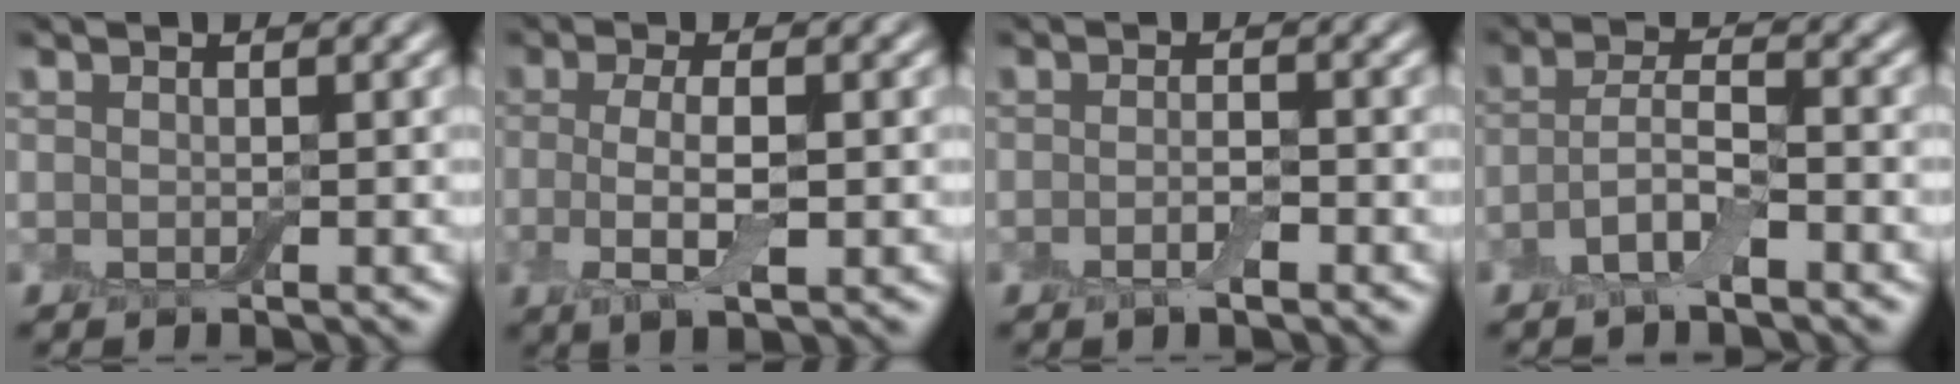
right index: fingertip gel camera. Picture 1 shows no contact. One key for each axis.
{"total": 4.2, "fx": -0.4, "fy": 1.4, "fz": 3.9, "tx": -0.085, "ty": -0.008, "tz": -0.011}
{"total": 1.5, "fx": -0.7, "fy": 0.4, "fz": 1.3, "tx": -0.026, "ty": -0.003, "tz": -0.016}
{"total": 3.5, "fx": -1.7, "fy": 1.2, "fz": 2.9, "tx": -0.062, "ty": 0.005, "tz": -0.041}